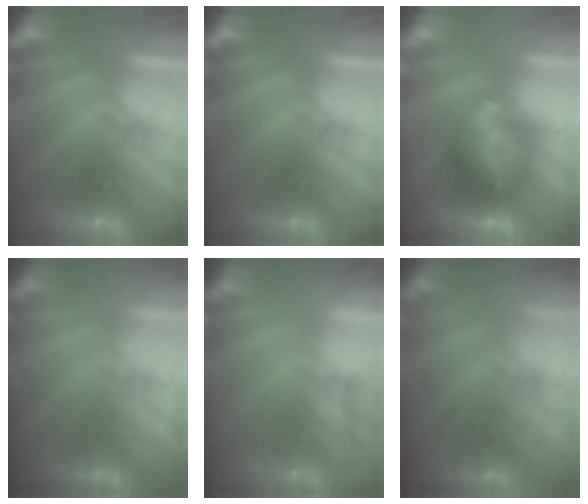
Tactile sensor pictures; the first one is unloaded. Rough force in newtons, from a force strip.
{"total": 0.0}
{"total": 7.8}
{"total": 1.7}
{"total": 1.7}
{"total": 8.0}